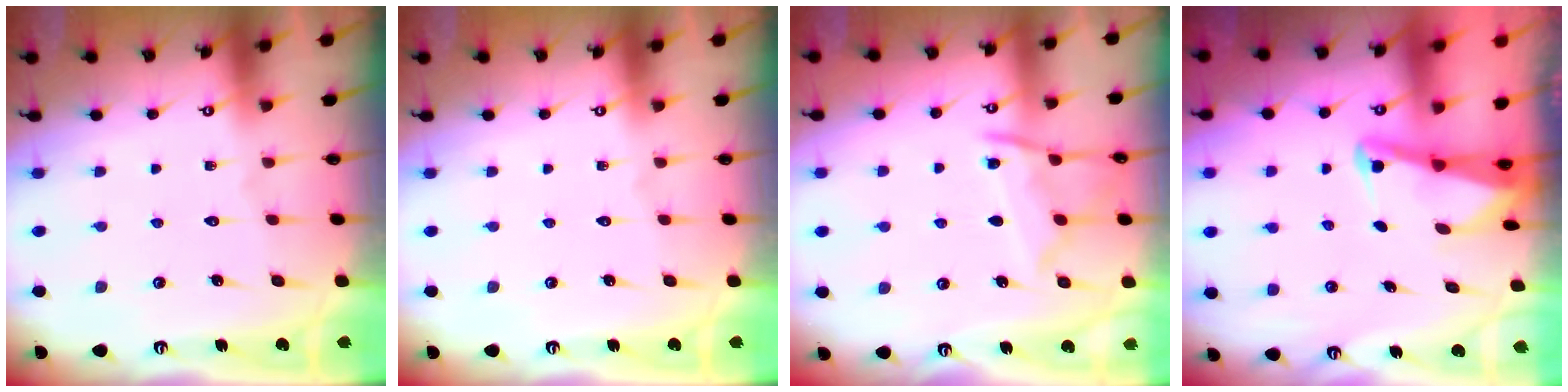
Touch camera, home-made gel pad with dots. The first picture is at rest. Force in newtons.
{"total": 0.0}
{"total": 10.7, "press": 10.6, "slide": 1.0}
{"total": 2.6, "press": 2.5, "slide": 0.6}